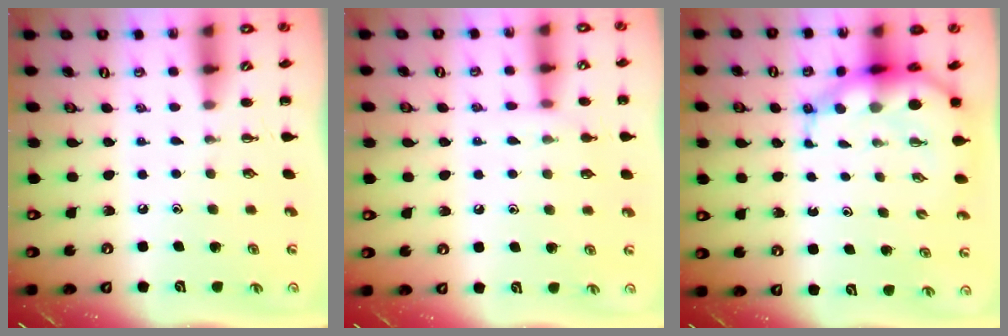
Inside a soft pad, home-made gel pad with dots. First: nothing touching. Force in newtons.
{"total": 5.5, "press": 5.3, "slide": 1.5}
{"total": 7.2, "press": 6.8, "slide": 2.1}